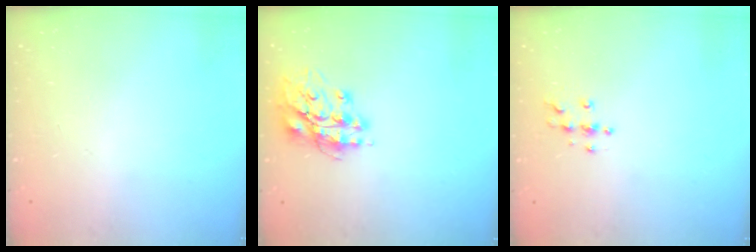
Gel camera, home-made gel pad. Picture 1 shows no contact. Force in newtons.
{"total": 13.9, "press": 13.7, "slide": 2.0}
{"total": 4.0, "press": 4.0, "slide": 0.3}